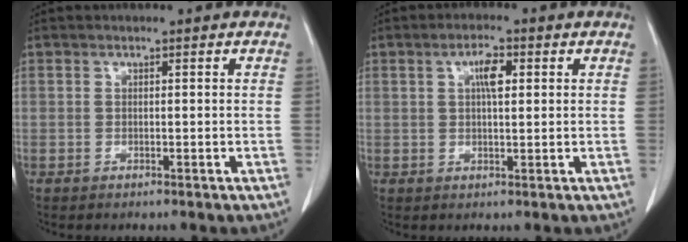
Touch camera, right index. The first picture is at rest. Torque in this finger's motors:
{"motor_torque": [0.14, 0.05, 0.09, 0.04]}